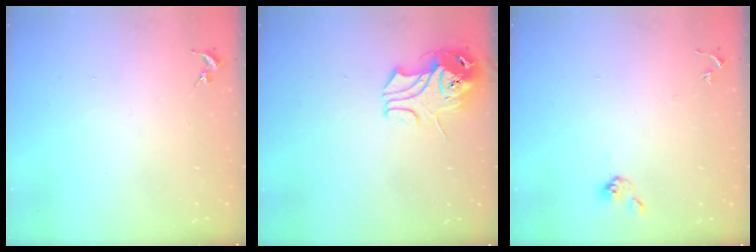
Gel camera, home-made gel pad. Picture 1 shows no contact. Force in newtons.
{"total": 10.1, "press": 10.0, "slide": 1.3}
{"total": 6.4, "press": 6.4, "slide": 0.6}